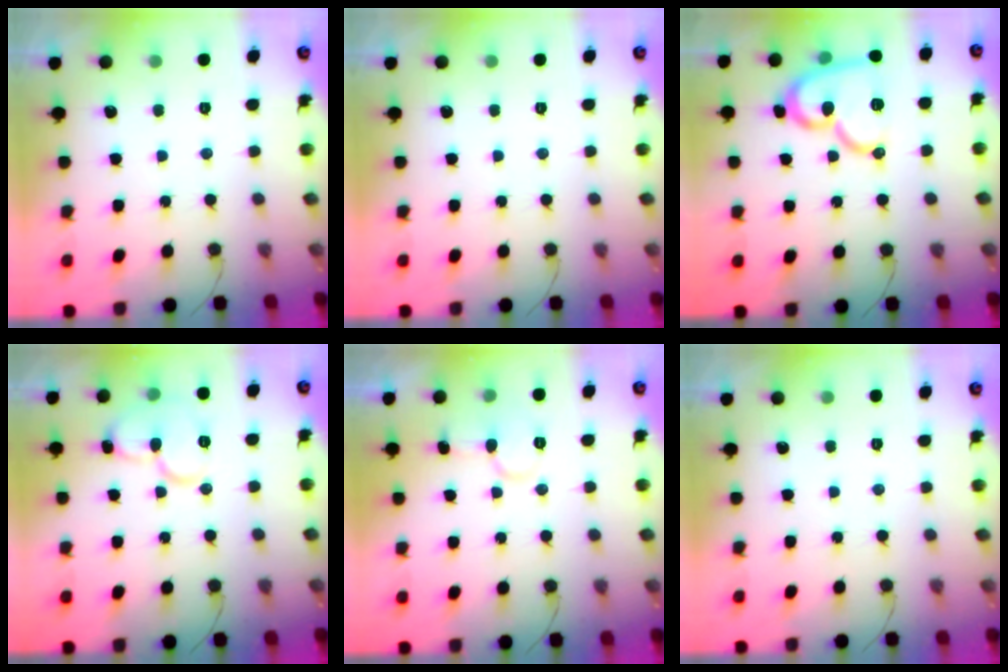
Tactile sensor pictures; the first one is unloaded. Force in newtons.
{"total": 0.0}
{"total": 16.1, "press": 16.0, "slide": 1.0}
{"total": 10.9, "press": 10.8, "slide": 1.3}
{"total": 7.3, "press": 7.2, "slide": 0.7}
{"total": 0.0}